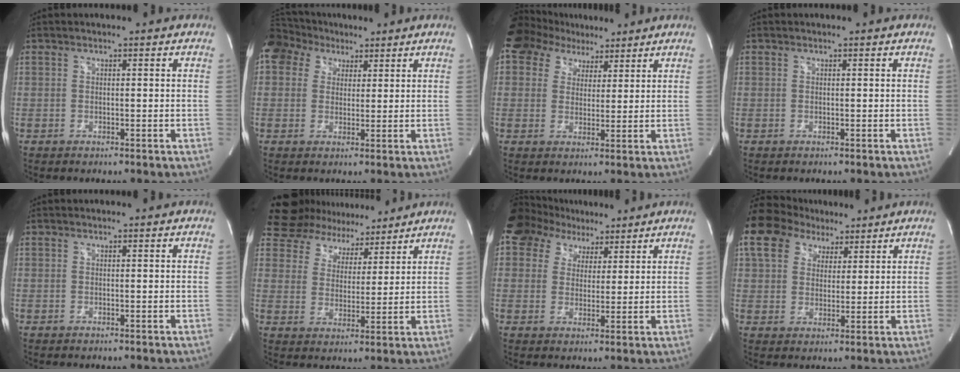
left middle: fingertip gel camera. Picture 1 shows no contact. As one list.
[{"total": 12.0, "force": [7.2, 8.6, 4.4], "torque": [-0.125, 0.066, 0.134]}, {"total": 12.4, "force": [8.9, 7.8, 3.8], "torque": [-0.101, 0.050, 0.156]}, {"total": 0.0}, {"total": 0.0}, {"total": 14.7, "force": [12.5, 6.5, 4.0], "torque": [-0.078, 0.032, 0.190]}, {"total": 13.6, "force": [9.1, 9.0, 4.5], "torque": [-0.119, 0.056, 0.160]}, {"total": 18.3, "force": [11.6, 12.1, 7.4], "torque": [-0.214, 0.078, 0.213]}]